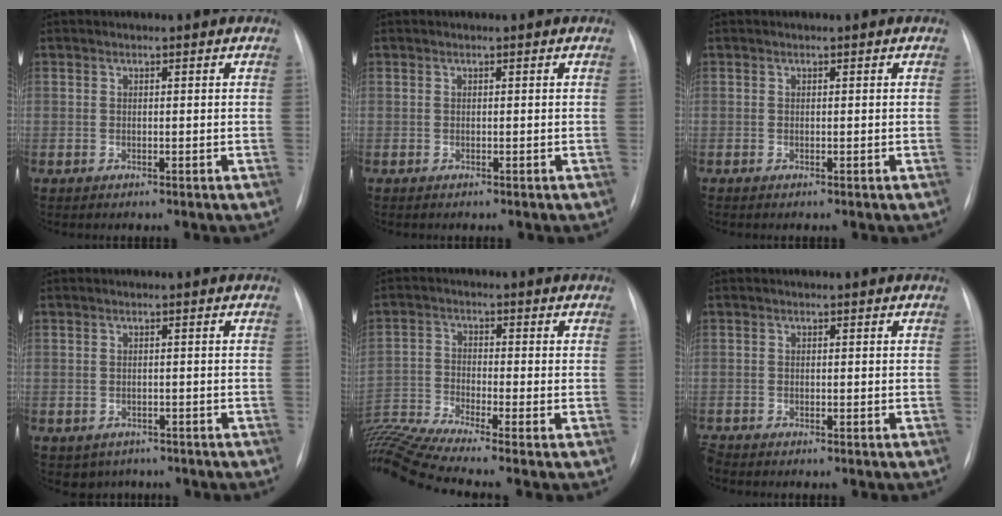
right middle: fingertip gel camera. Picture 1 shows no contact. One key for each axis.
{"total": 0.0}
{"total": 0.0}
{"total": 3.3, "fx": -2.4, "fy": 2.3, "fz": 0.4, "tx": -0.004, "ty": 0.008, "tz": -0.028}
{"total": 12.5, "fx": -10.8, "fy": -1.9, "fz": 6.1, "tx": -0.134, "ty": -0.004, "tz": -0.198}
{"total": 1.0, "fx": -1.0, "fy": 0.2, "fz": 0.2, "tx": -0.006, "ty": -0.004, "tz": -0.017}